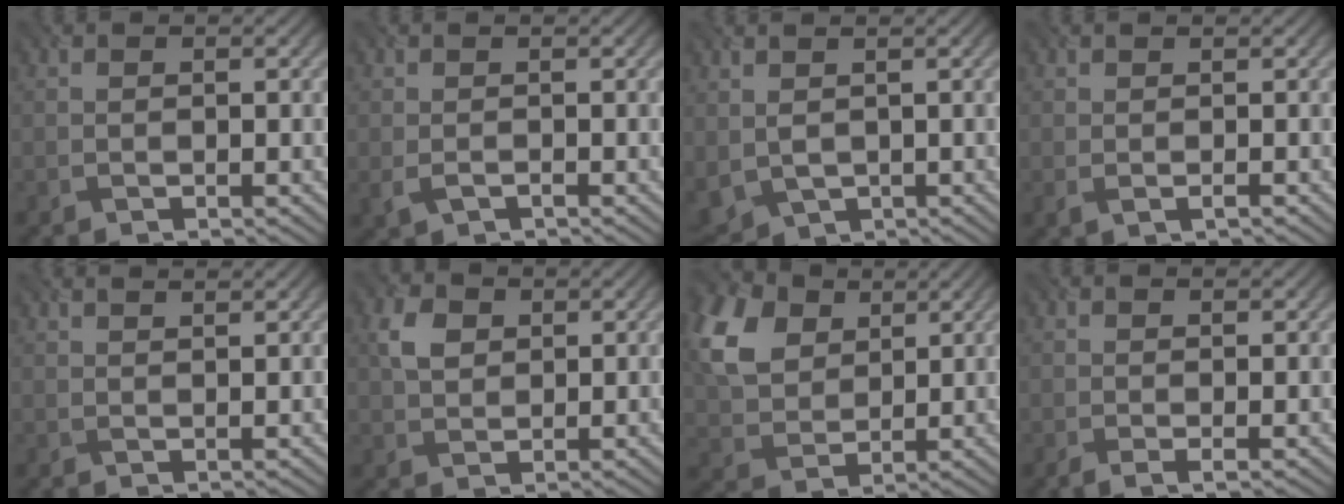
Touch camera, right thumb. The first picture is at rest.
{"total": 1.7, "force": [-0.4, 0.9, 1.4], "torque": [-0.037, -0.003, -0.008]}
{"total": 4.6, "force": [0.6, 3.1, 3.3], "torque": [-0.107, -0.014, 0.023]}
{"total": 1.2, "force": [0.2, 0.3, 1.1], "torque": [-0.026, 0.000, 0.002]}
{"total": 1.6, "force": [1.5, 0.2, 0.7], "torque": [-0.018, -0.001, 0.023]}
{"total": 3.7, "force": [1.4, 2.6, 2.2], "torque": [-0.052, 0.006, 0.026]}
{"total": 11.5, "force": [5.0, 7.7, 6.9], "torque": [-0.196, 0.020, 0.100]}
{"total": 1.4, "force": [-0.2, 0.2, 1.4], "torque": [-0.027, -0.003, -0.007]}